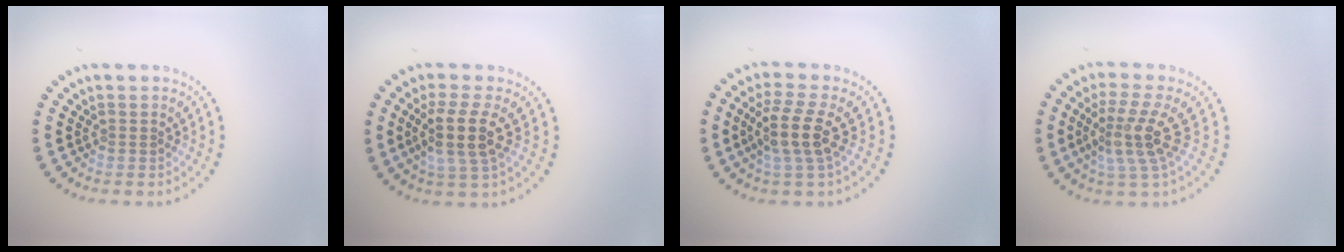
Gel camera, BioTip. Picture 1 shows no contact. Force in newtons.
{"total": 3.8, "press": 3.2, "slide": 2.1}
{"total": 3.7, "press": 2.9, "slide": 2.2}
{"total": 3.9, "press": 2.7, "slide": 2.7}